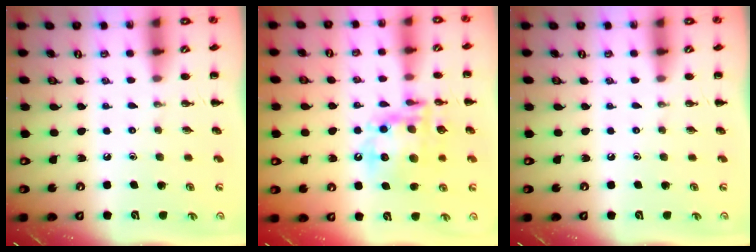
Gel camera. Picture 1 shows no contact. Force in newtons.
{"total": 16.6, "press": 16.2, "slide": 3.6}
{"total": 0.0}